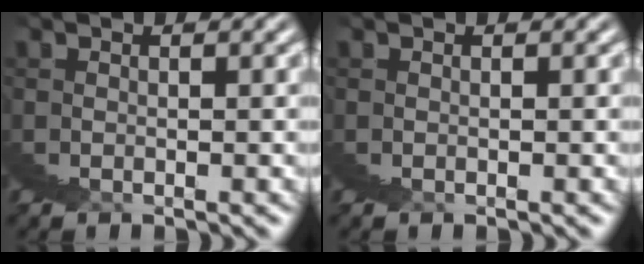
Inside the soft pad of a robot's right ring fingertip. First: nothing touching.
{"total": 0.0}